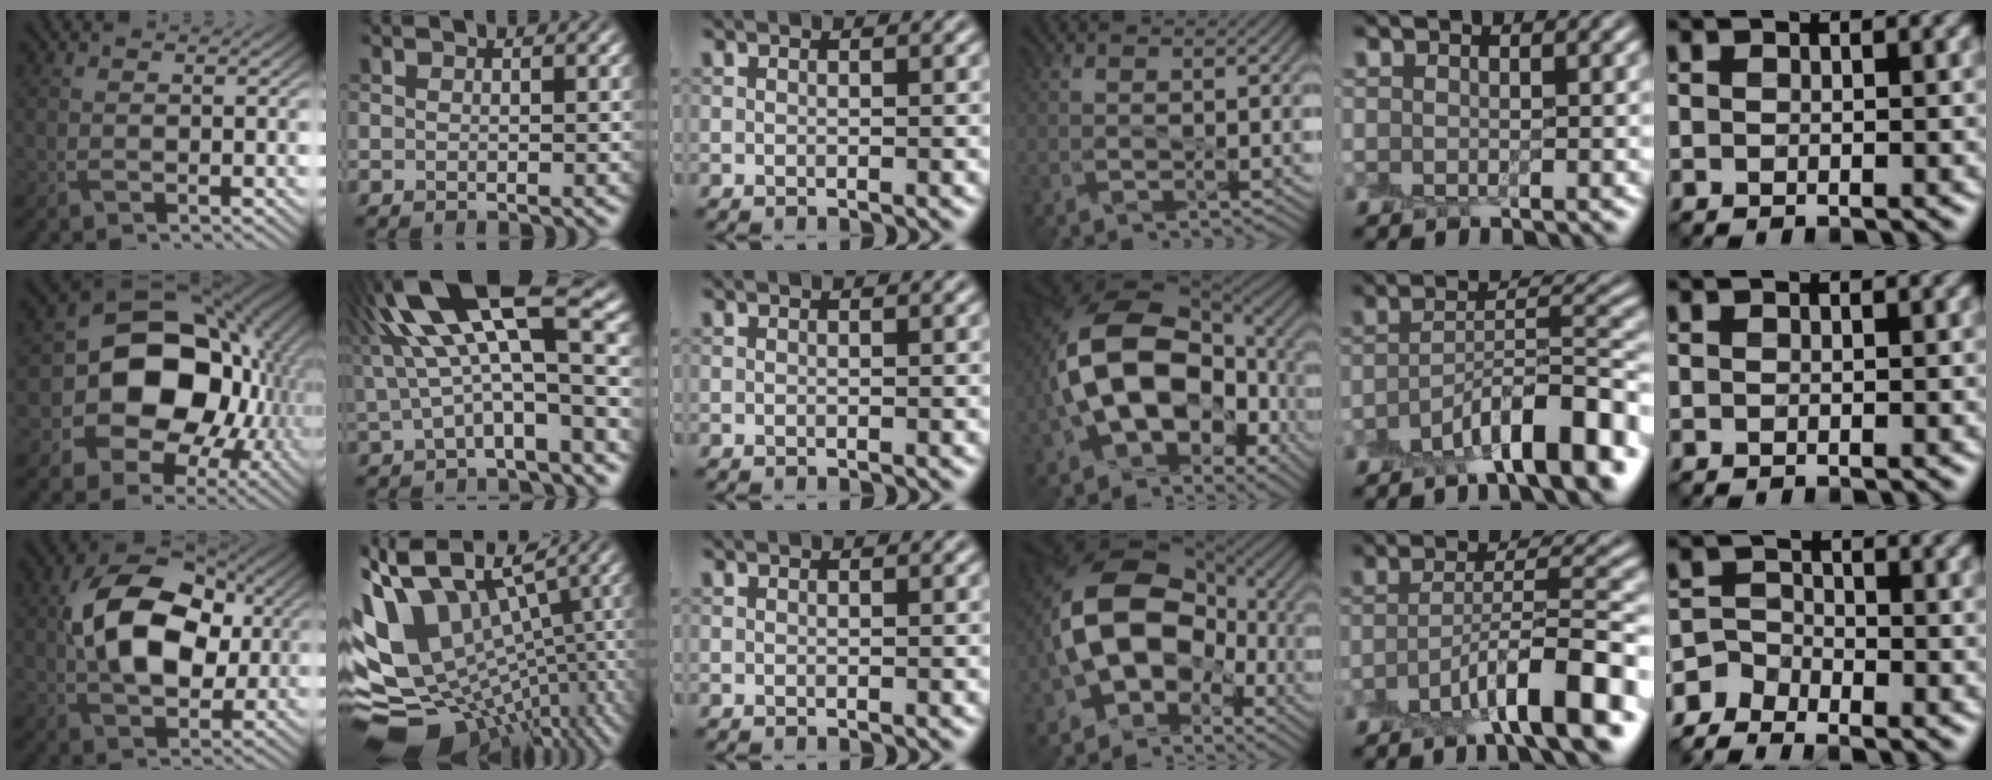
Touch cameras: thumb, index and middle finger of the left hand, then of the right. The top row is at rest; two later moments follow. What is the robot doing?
{"motion": "peel", "object": "plastic screen protector"}